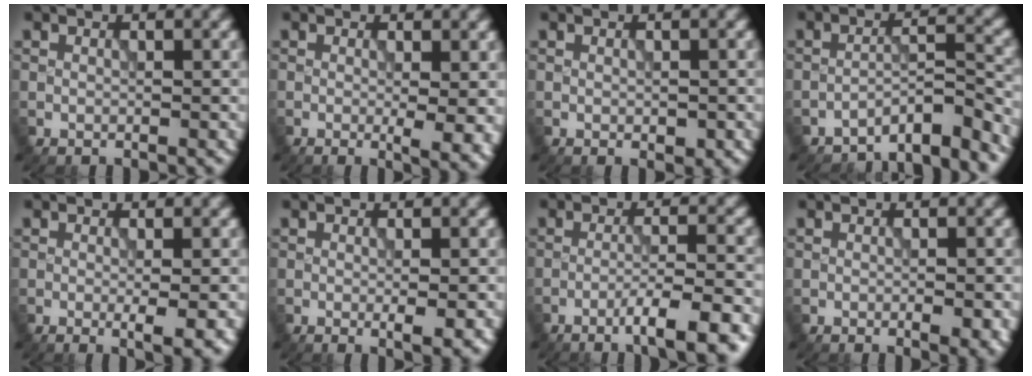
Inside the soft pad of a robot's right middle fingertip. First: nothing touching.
{"total": 3.4, "force": [-0.3, 0.8, 3.3], "torque": [-0.048, -0.011, -0.002]}
{"total": 0.9, "force": [-0.3, 0.4, 0.7], "torque": [-0.010, -0.002, -0.002]}
{"total": 5.3, "force": [-4.9, 0.6, 2.1], "torque": [-0.028, 0.008, -0.082]}
{"total": 2.7, "force": [-0.5, 0.5, 2.6], "torque": [-0.038, -0.006, -0.007]}
{"total": 2.0, "force": [-0.4, 0.3, 1.9], "torque": [-0.028, -0.005, -0.005]}
{"total": 6.2, "force": [-3.9, 0.8, 4.8], "torque": [-0.065, 0.009, -0.065]}
{"total": 2.1, "force": [-0.8, 0.5, 1.9], "torque": [-0.026, -0.004, -0.008]}